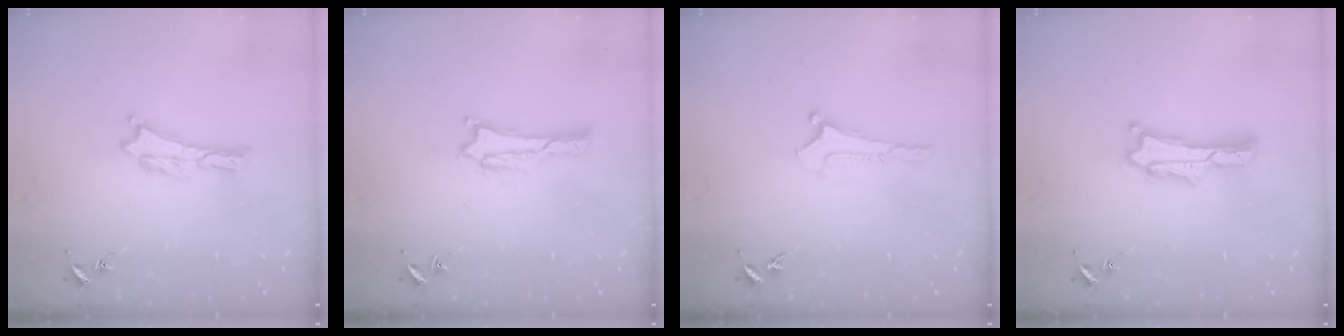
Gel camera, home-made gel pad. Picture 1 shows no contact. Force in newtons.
{"total": 1.9, "press": 1.9, "slide": 0.1}
{"total": 0.0}
{"total": 1.4, "press": 1.3, "slide": 0.2}